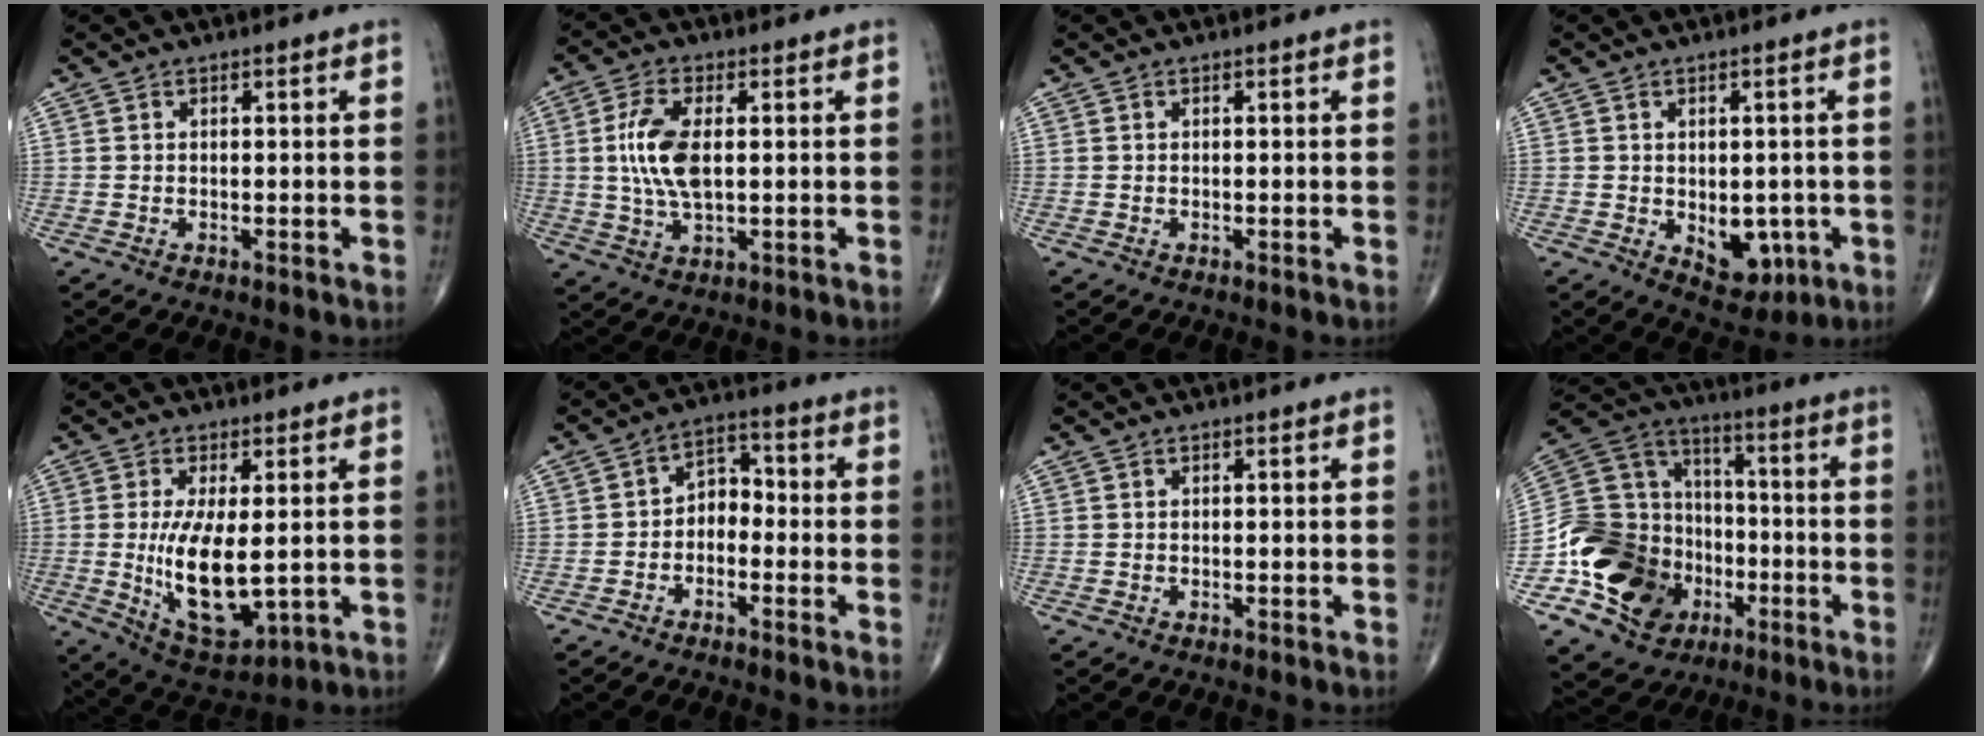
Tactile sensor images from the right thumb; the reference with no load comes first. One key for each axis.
{"total": 9.4, "fx": 0.8, "fy": 4.3, "fz": 8.3, "tx": -0.179, "ty": -0.003, "tz": 0.018}
{"total": 0.0}
{"total": 7.4, "fx": -1.6, "fy": 5.0, "fz": 5.3, "tx": -0.036, "ty": -0.003, "tz": -0.008}
{"total": 12.9, "fx": -0.5, "fy": 5.4, "fz": 11.7, "tx": -0.208, "ty": -0.026, "tz": 0.007}
{"total": 5.2, "fx": -1.6, "fy": 3.7, "fz": 3.3, "tx": -0.034, "ty": 0.033, "tz": -0.042}
{"total": 0.0}
{"total": 21.4, "fx": -7.5, "fy": 17.4, "fz": 9.9, "tx": -0.167, "ty": 0.082, "tz": -0.125}